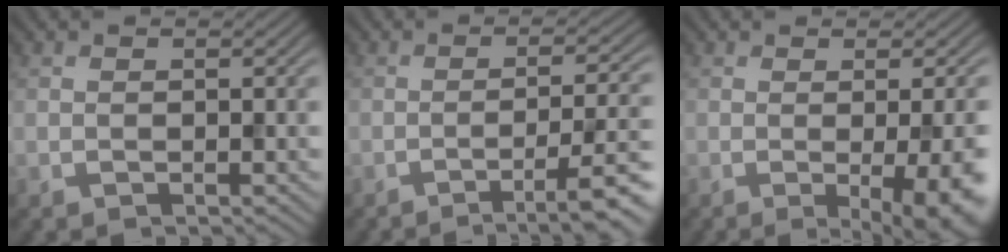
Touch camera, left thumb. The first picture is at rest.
{"total": 7.5, "force": [-3.8, 1.3, 6.3], "torque": [-0.099, 0.000, -0.059]}
{"total": 10.1, "force": [-2.5, 2.8, 9.4], "torque": [-0.103, -0.009, -0.023]}